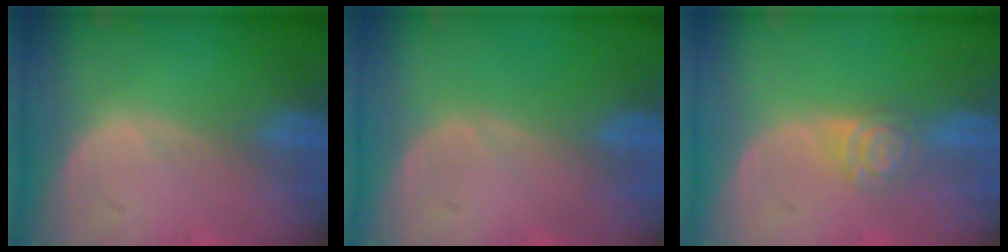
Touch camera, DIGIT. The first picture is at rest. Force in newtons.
{"total": 0.0}
{"total": 4.3, "press": 3.9, "slide": 1.8}